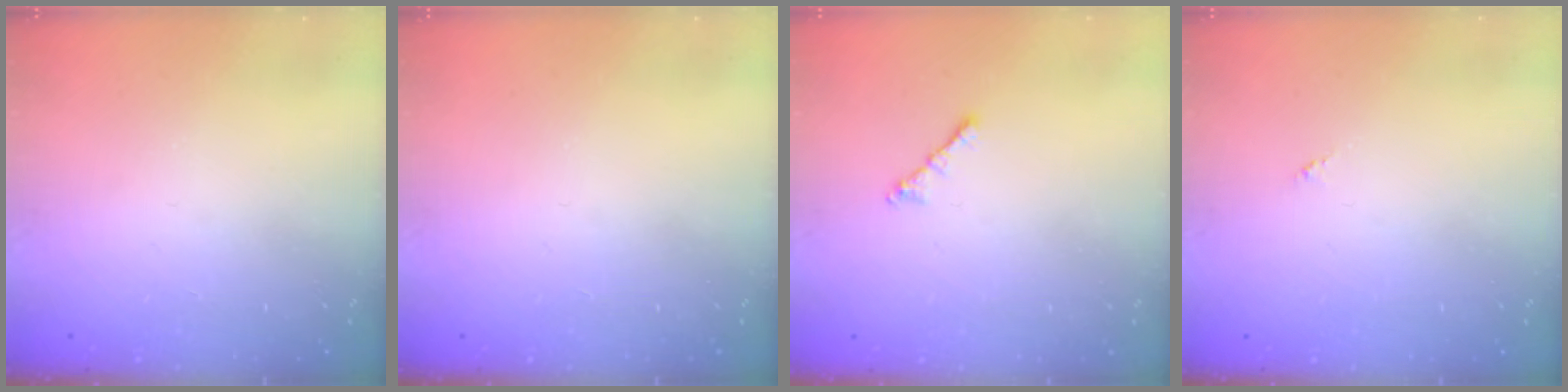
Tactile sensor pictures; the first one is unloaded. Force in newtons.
{"total": 0.0}
{"total": 2.1, "press": 2.0, "slide": 0.6}
{"total": 0.0}